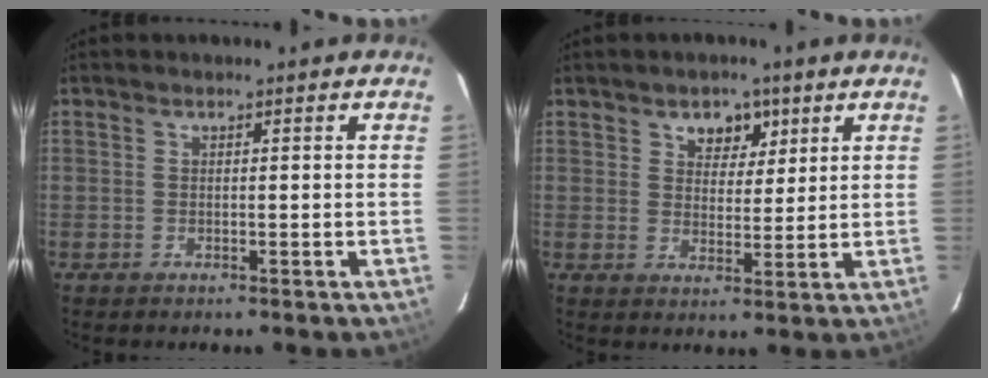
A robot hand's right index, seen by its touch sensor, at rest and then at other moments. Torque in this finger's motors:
{"motor_torque": [0.11, 0.07, 0.06, 0.03]}